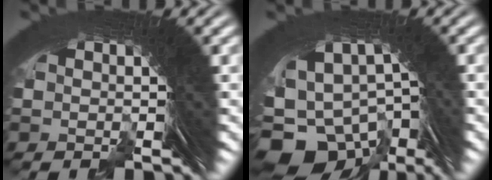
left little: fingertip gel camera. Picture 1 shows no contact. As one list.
[{"total": 10.2, "force": [0.0, 7.0, 7.3], "torque": [-0.112, 0.004, -0.002]}]